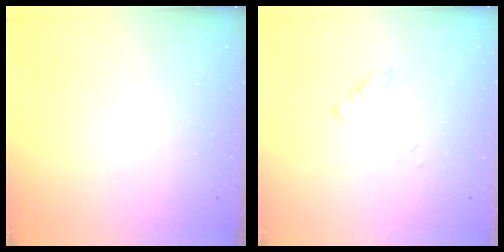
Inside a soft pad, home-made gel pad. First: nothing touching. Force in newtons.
{"total": 1.9, "press": 1.9, "slide": 0.2}